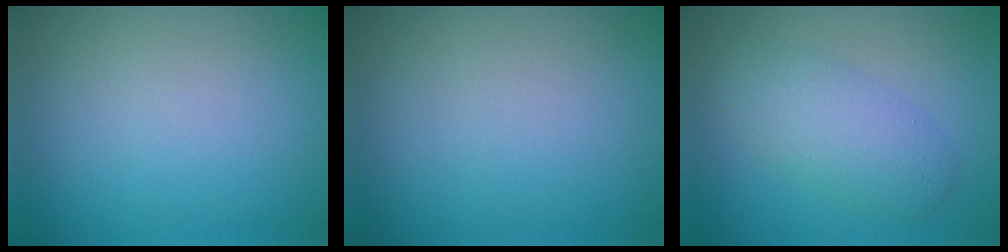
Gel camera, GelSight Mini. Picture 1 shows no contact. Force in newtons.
{"total": 0.0}
{"total": 4.0, "press": 4.0, "slide": 0.2}